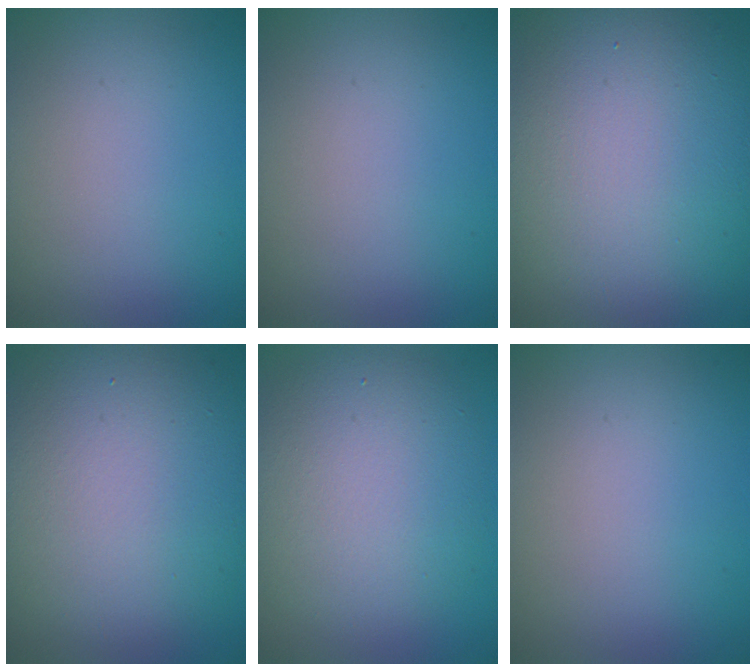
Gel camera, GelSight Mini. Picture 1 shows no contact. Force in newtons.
{"total": 0.0}
{"total": 15.6, "press": 15.6, "slide": 1.0}
{"total": 12.3, "press": 12.3, "slide": 0.9}
{"total": 7.5, "press": 7.5, "slide": 0.4}
{"total": 0.0}